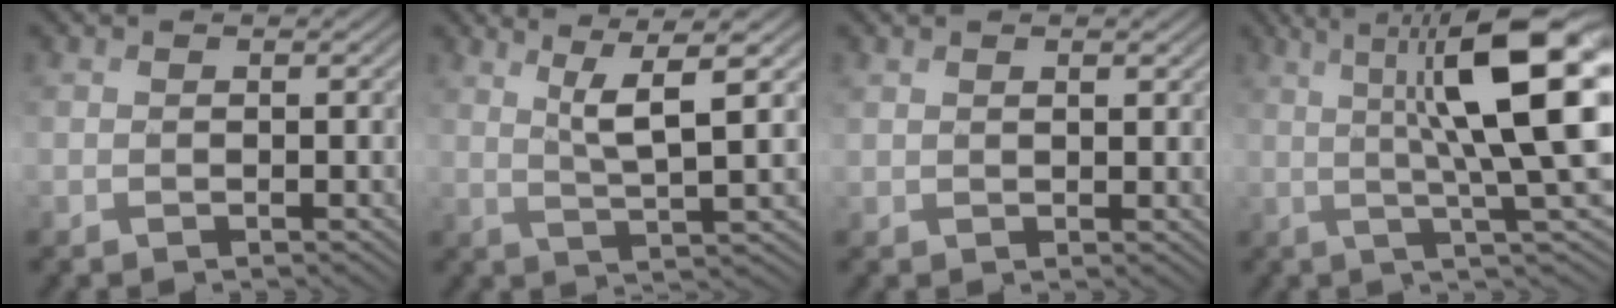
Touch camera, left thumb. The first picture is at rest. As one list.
[{"total": 6.6, "force": [2.8, 0.8, 6.0], "torque": [-0.116, 0.014, 0.056]}, {"total": 1.6, "force": [1.2, 0.7, 0.7], "torque": [-0.015, -0.001, 0.026]}, {"total": 14.1, "force": [3.4, 2.5, 13.5], "torque": [-0.198, 0.004, 0.069]}]